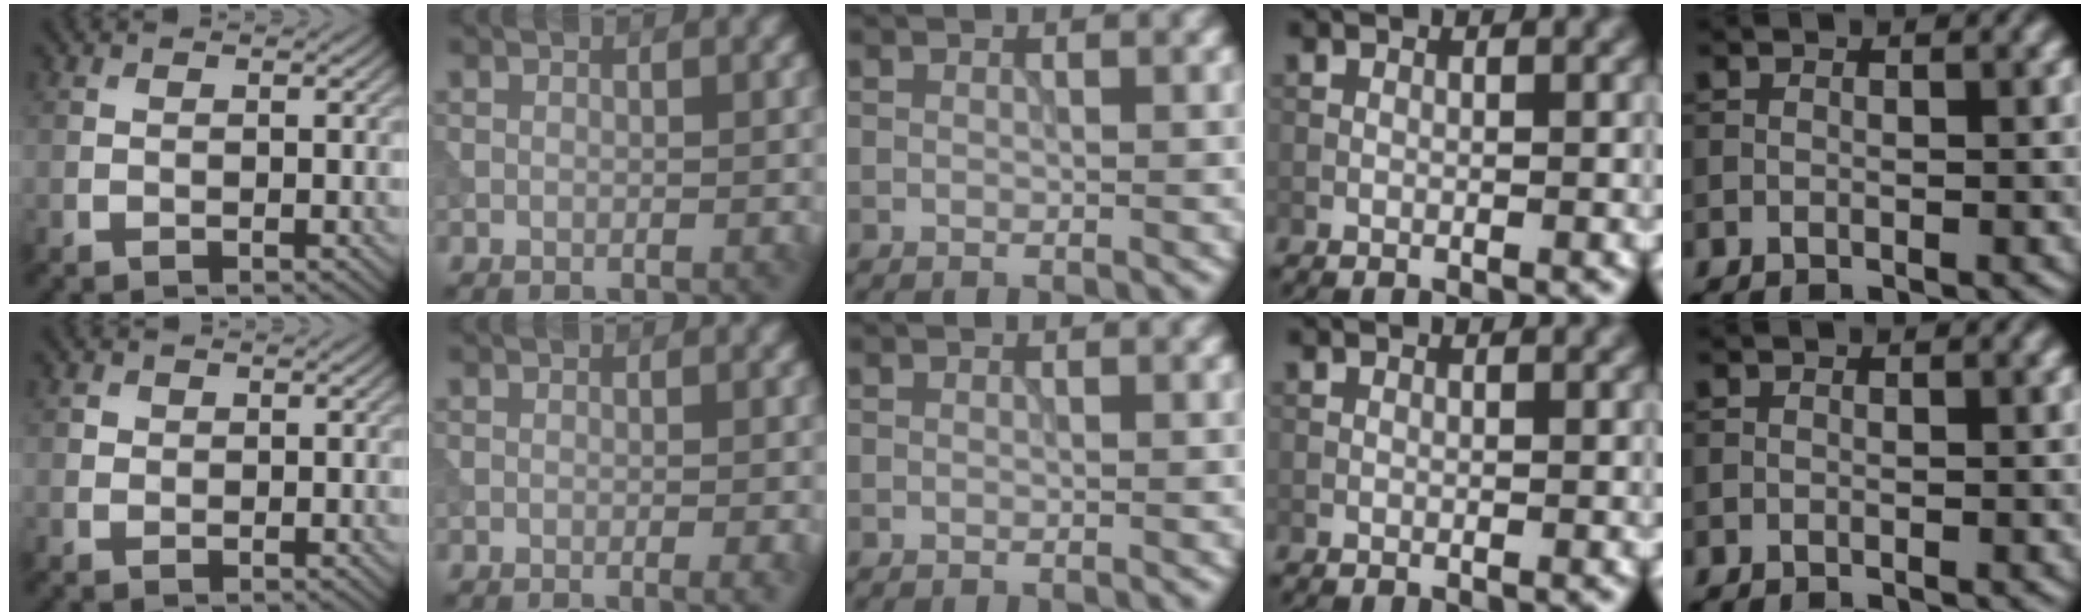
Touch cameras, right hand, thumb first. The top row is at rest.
{"thumb": {"total": 1.0, "force": [0.3, 0.9, 0.2], "torque": [-0.003, 0.000, 0.002]}, "index": {"total": 2.7, "force": [-0.9, 1.2, 2.3], "torque": [-0.011, 0.003, -0.003]}}